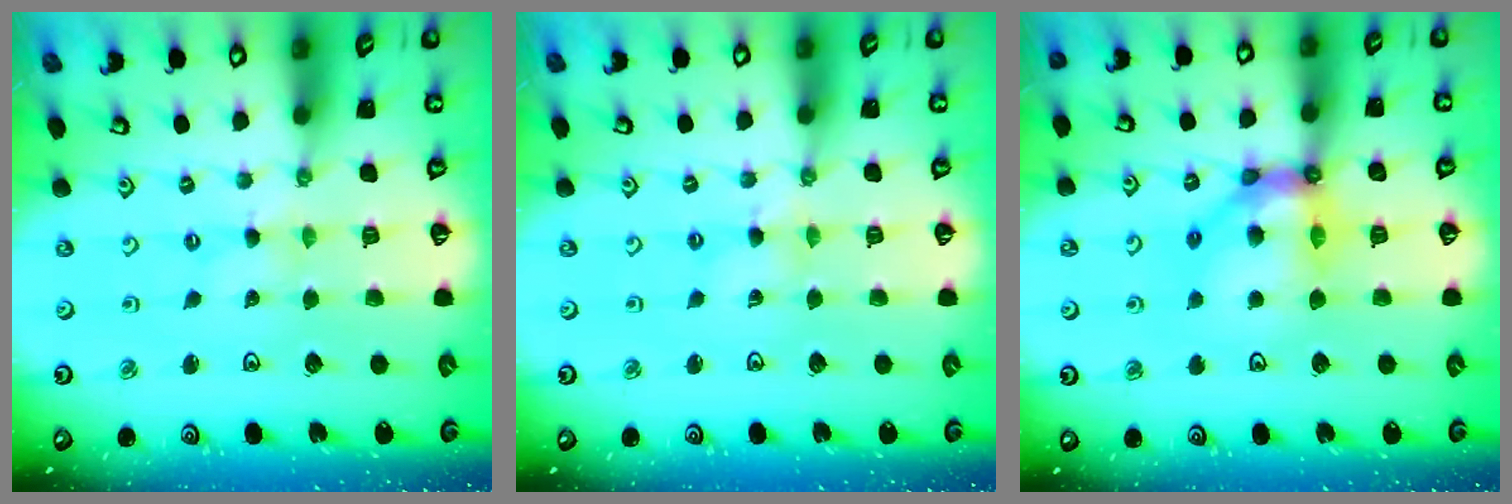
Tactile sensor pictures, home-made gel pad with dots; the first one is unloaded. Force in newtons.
{"total": 1.6, "press": 1.6, "slide": 0.3}
{"total": 13.0, "press": 12.9, "slide": 1.5}